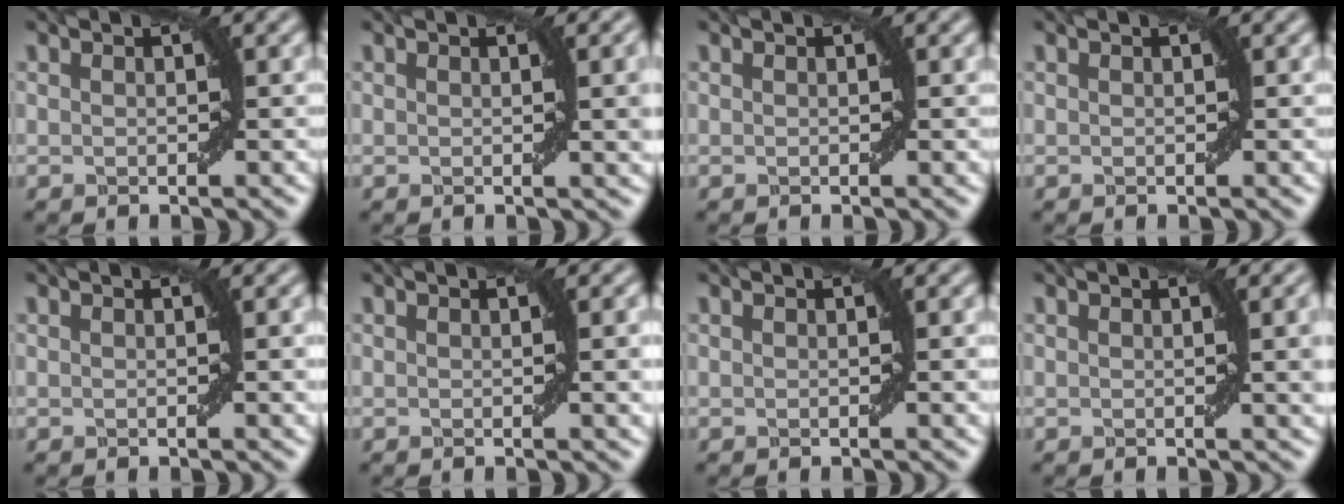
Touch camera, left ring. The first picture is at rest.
{"total": 3.2, "force": [0.6, 0.7, 3.0], "torque": [-0.032, 0.005, 0.009]}
{"total": 0.0}
{"total": 0.0}
{"total": 1.2, "force": [0.2, 0.0, 1.1], "torque": [-0.014, 0.000, 0.003]}
{"total": 2.2, "force": [0.3, 0.3, 2.1], "torque": [-0.024, 0.000, 0.005]}
{"total": 0.8, "force": [0.1, 0.0, 0.8], "torque": [-0.009, 0.000, 0.002]}
{"total": 3.2, "force": [0.6, 0.7, 3.1], "torque": [-0.033, 0.005, 0.009]}